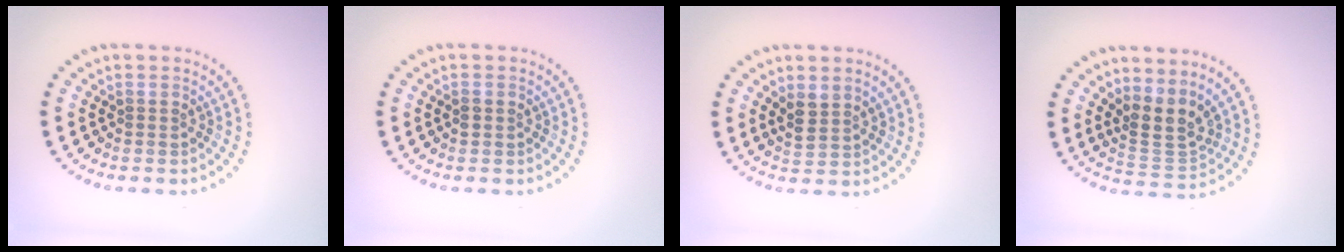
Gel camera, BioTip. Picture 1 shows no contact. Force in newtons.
{"total": 1.1, "press": 1.1, "slide": 0.0}
{"total": 2.1, "press": 1.8, "slide": 0.9}
{"total": 3.2, "press": 2.4, "slide": 2.1}